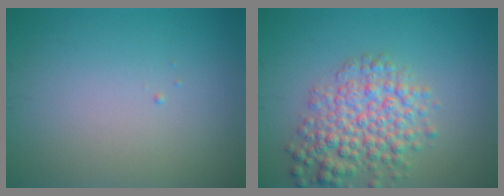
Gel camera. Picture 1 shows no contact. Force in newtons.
{"total": 5.4, "press": 5.4, "slide": 0.2}